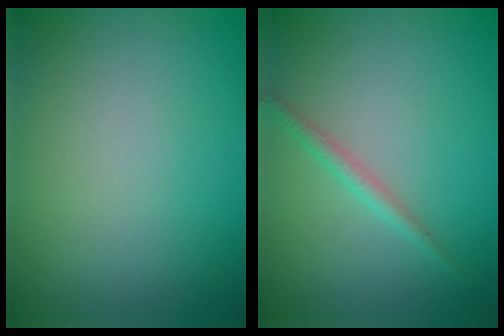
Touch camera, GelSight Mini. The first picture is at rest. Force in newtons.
{"total": 1.3, "press": 1.3, "slide": 0.0}